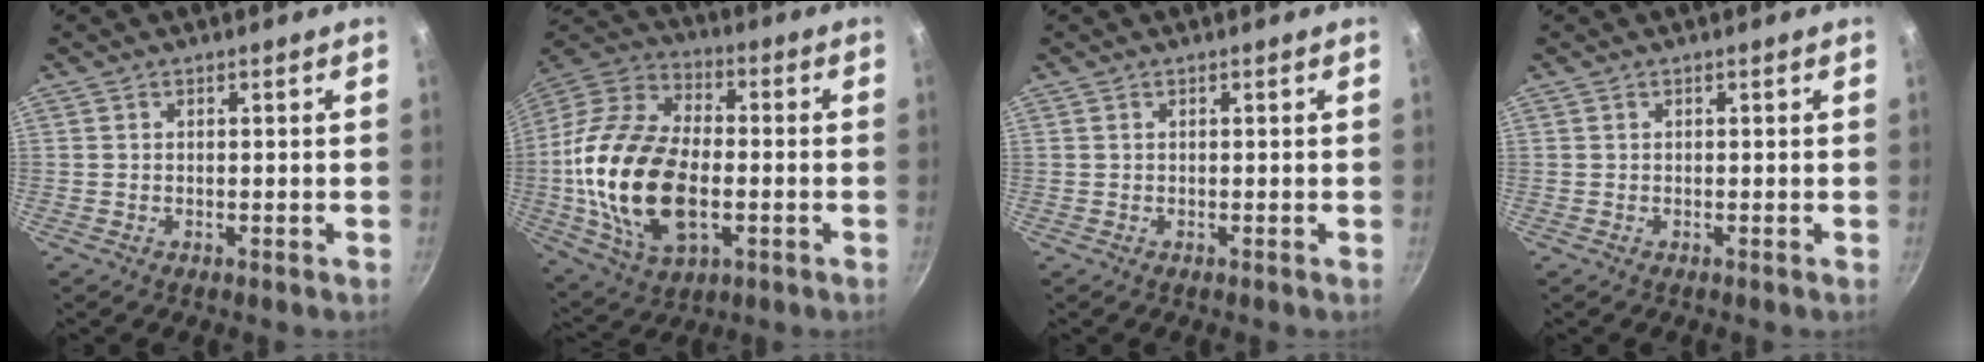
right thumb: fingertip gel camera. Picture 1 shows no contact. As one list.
[{"total": 24.5, "force": [-3.2, 14.4, 19.5], "torque": [-0.375, 0.024, -0.058]}, {"total": 0.0}, {"total": 0.0}]